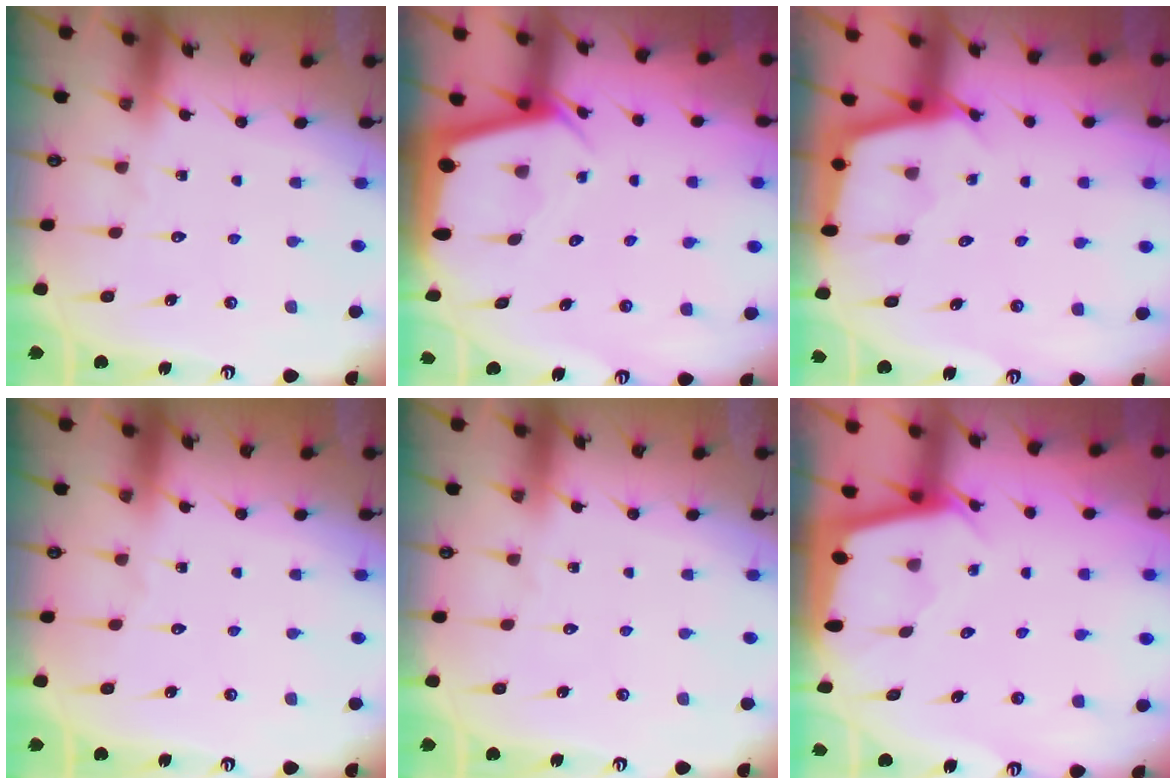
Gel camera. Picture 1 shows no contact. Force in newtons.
{"total": 2.5, "press": 2.5, "slide": 0.2}
{"total": 2.2, "press": 2.2, "slide": 0.2}
{"total": 0.0}
{"total": 0.0}
{"total": 2.0, "press": 2.0, "slide": 0.2}